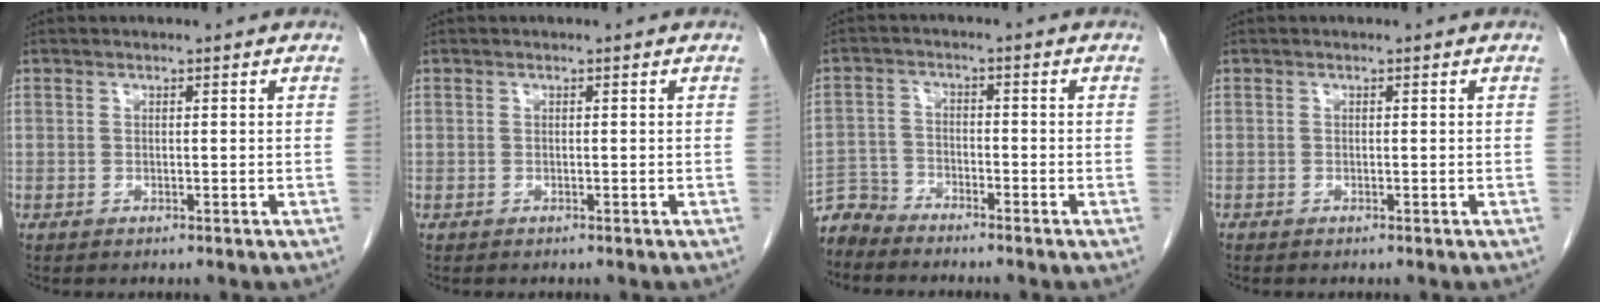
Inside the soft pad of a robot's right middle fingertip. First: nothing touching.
{"total": 0.0}
{"total": 4.4, "force": [-4.3, 0.6, -0.6], "torque": [0.014, -0.006, -0.084]}
{"total": 0.0}